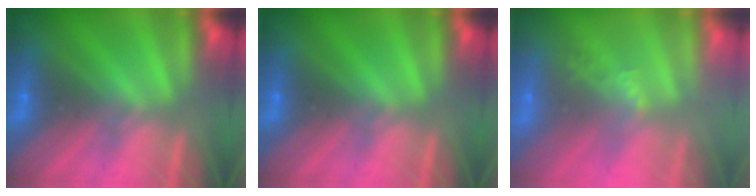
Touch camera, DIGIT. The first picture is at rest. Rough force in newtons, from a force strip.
{"total": 0.0}
{"total": 2.2}